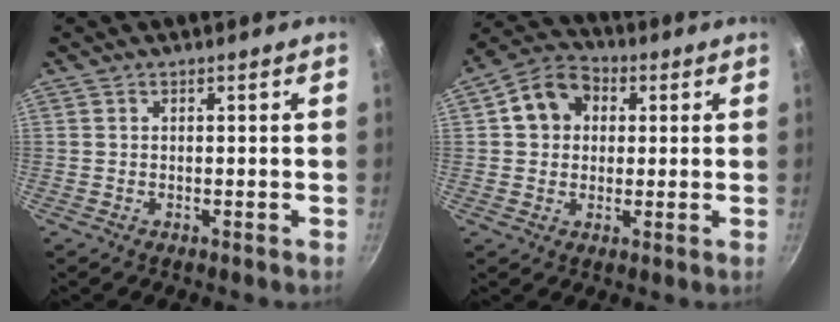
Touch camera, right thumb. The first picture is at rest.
{"total": 9.6, "force": [1.9, 7.9, 5.1], "torque": [-0.055, 0.017, 0.013]}